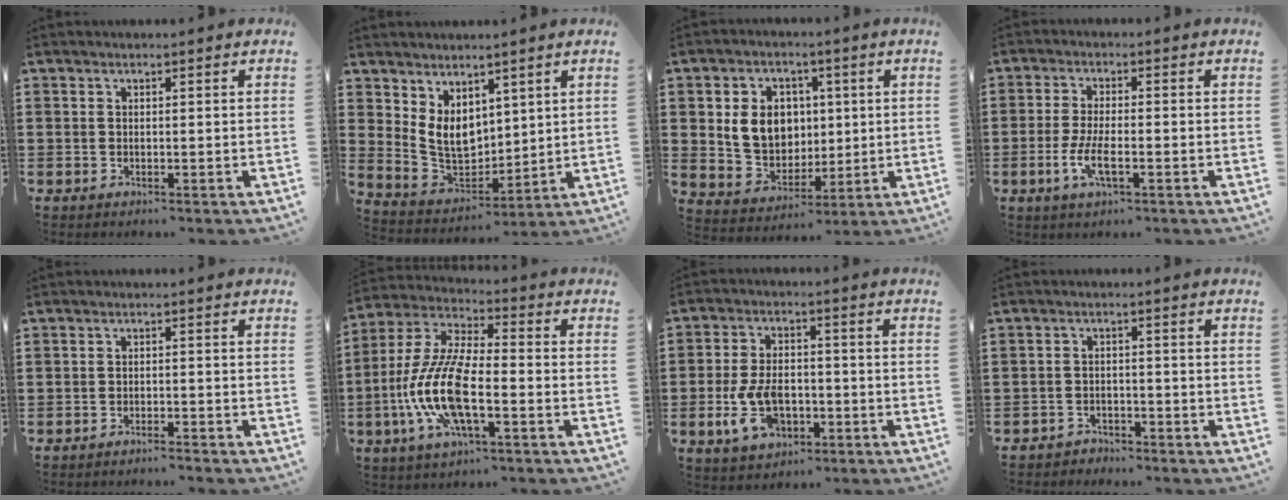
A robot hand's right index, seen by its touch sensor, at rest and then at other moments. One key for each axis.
{"total": 6.9, "fx": 3.2, "fy": 4.9, "fz": 3.6, "tx": -0.102, "ty": -0.012, "tz": 0.063}
{"total": 8.1, "fx": 1.4, "fy": 6.9, "fz": 4.0, "tx": -0.089, "ty": 0.016, "tz": 0.023}
{"total": 5.0, "fx": -1.8, "fy": 1.3, "fz": 4.5, "tx": -0.094, "ty": -0.006, "tz": -0.037}
{"total": 1.7, "fx": -1.7, "fy": -0.1, "fz": 0.1, "tx": -0.005, "ty": 0.002, "tz": -0.035}
{"total": 12.2, "fx": -4.0, "fy": 4.1, "fz": 10.7, "tx": -0.260, "ty": -0.014, "tz": -0.083}
{"total": 7.9, "fx": -2.5, "fy": 4.4, "fz": 6.0, "tx": -0.142, "ty": 0.001, "tz": -0.049}
{"total": 2.2, "fx": -2.1, "fy": 0.7, "fz": -0.1, "tx": -0.005, "ty": 0.004, "tz": -0.047}